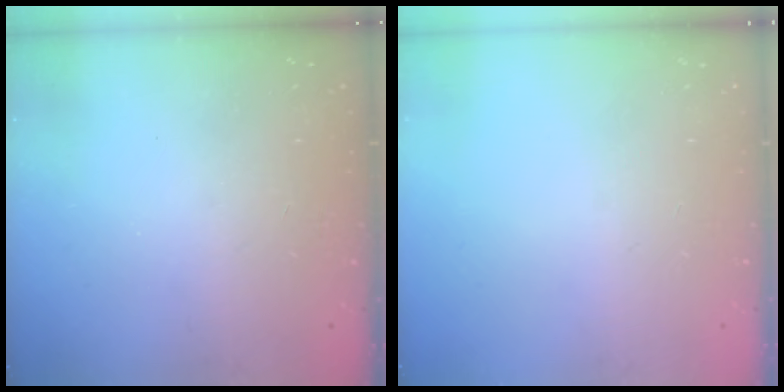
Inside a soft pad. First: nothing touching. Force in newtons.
{"total": 0.0}